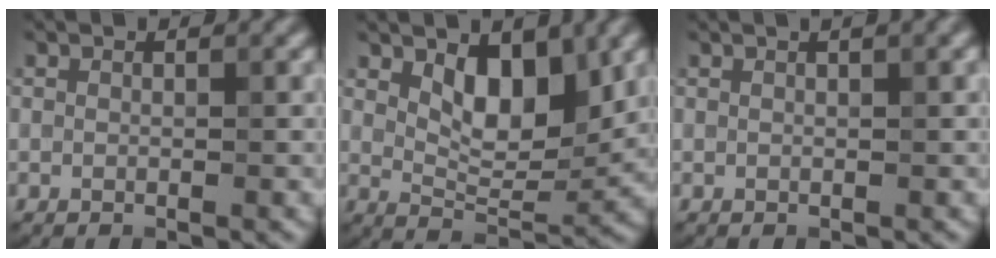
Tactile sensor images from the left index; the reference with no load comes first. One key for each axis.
{"total": 5.4, "fx": 2.3, "fy": 2.7, "fz": 4.1, "tx": -0.068, "ty": -0.012, "tz": 0.037}
{"total": 2.0, "fx": 0.9, "fy": 0.6, "fz": 1.7, "tx": -0.019, "ty": 0.002, "tz": 0.006}